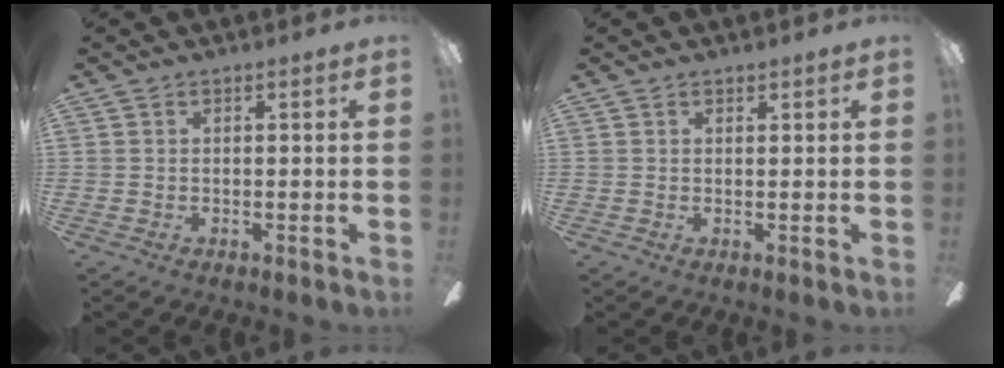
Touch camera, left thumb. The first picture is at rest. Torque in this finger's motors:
{"motor_torque": [0.10, 0.07, -0.28, 0.15, -0.01]}